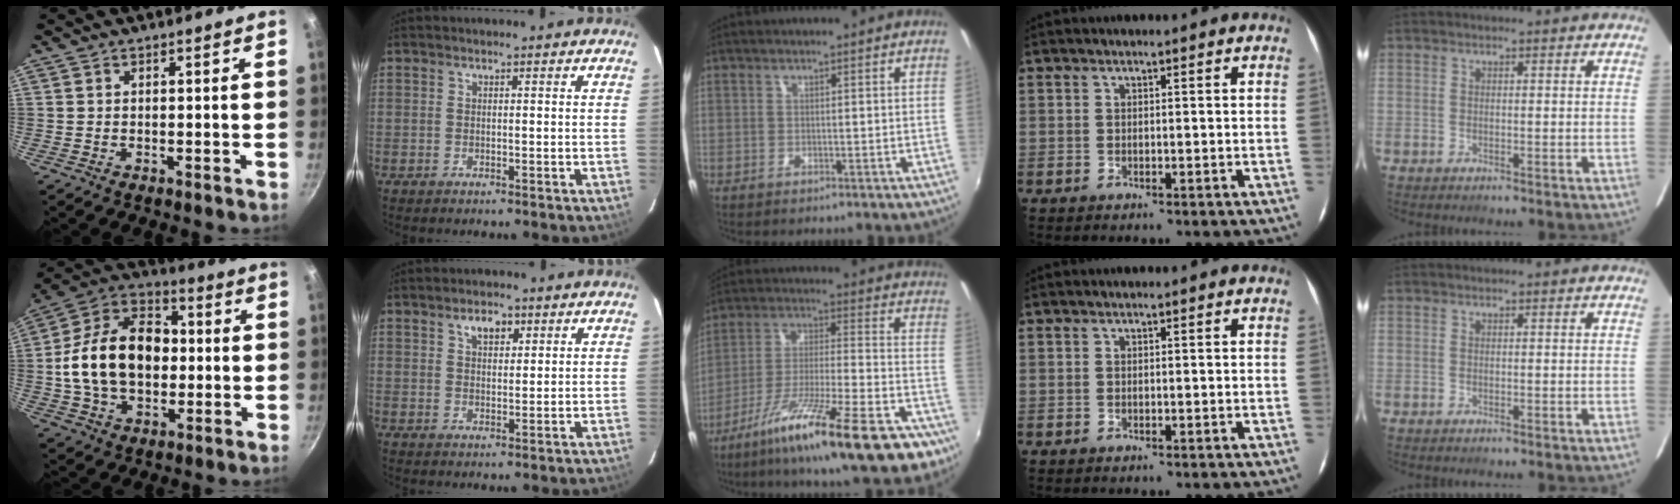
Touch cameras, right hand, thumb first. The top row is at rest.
{"thumb": {"total": 20.3, "force": [-0.1, 14.1, 14.6], "torque": [-0.225, 0.038, -0.013]}, "index": {"total": 3.8, "force": [2.1, 2.2, 2.3], "torque": [-0.036, 0.008, 0.037]}, "middle": {"total": 23.6, "force": [-16.3, 4.6, 16.4], "torque": [-0.278, -0.046, -0.250]}}